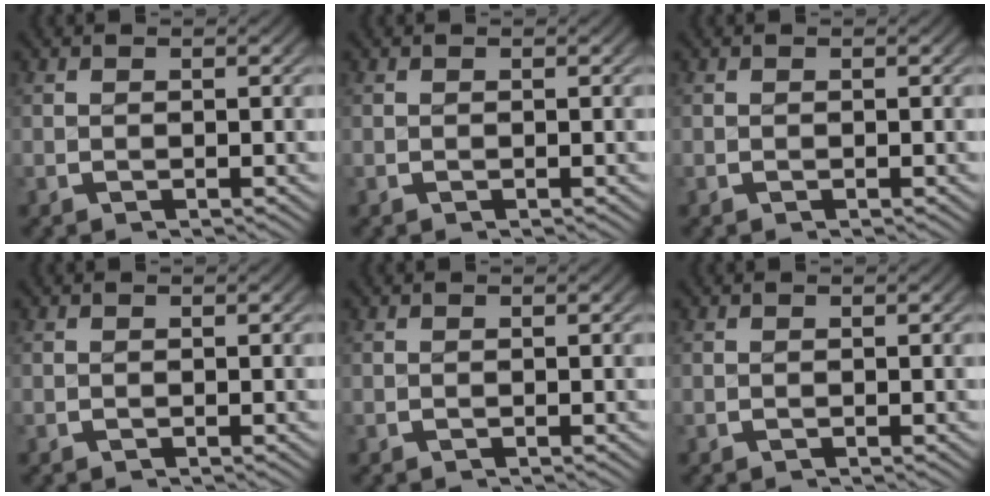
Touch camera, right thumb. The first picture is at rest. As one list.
[{"total": 0.0}, {"total": 0.0}, {"total": 0.0}, {"total": 0.0}, {"total": 0.0}]